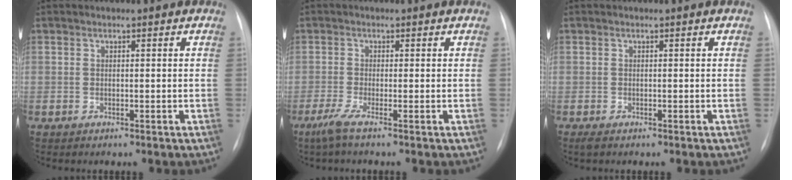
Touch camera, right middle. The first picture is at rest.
{"total": 2.3, "force": [-1.4, -0.3, 1.7], "torque": [-0.047, -0.010, -0.034]}
{"total": 1.1, "force": [-0.7, 0.4, 0.7], "torque": [-0.011, -0.002, -0.009]}